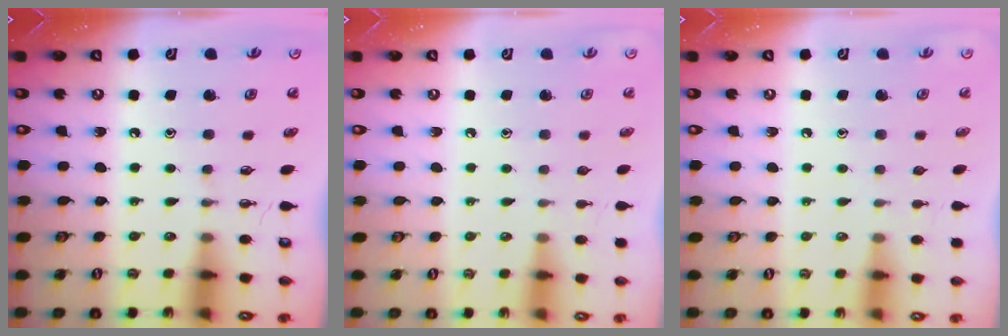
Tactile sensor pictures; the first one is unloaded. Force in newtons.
{"total": 0.0}
{"total": 0.0}